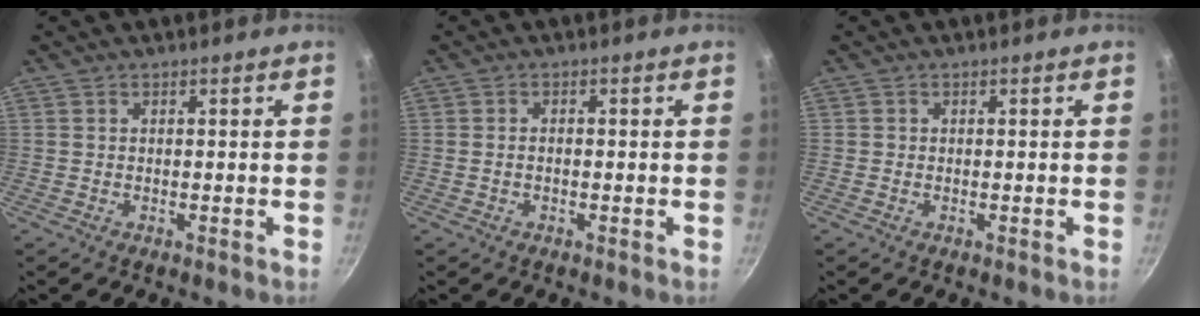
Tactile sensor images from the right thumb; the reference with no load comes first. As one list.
[{"total": 1.1, "force": [-0.3, 0.7, 0.8], "torque": [-0.016, 0.009, -0.007]}, {"total": 0.0}]